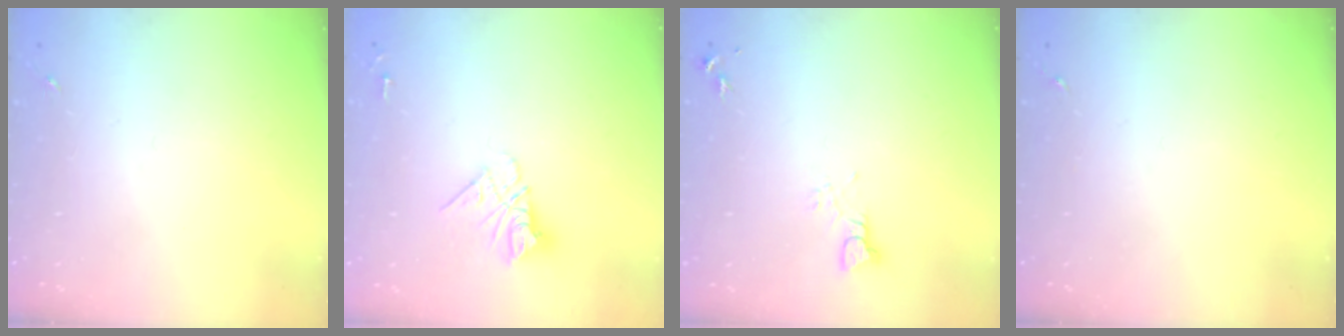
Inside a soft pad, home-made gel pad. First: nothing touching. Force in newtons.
{"total": 9.8, "press": 9.7, "slide": 0.8}
{"total": 3.3, "press": 3.3, "slide": 0.4}
{"total": 0.0}